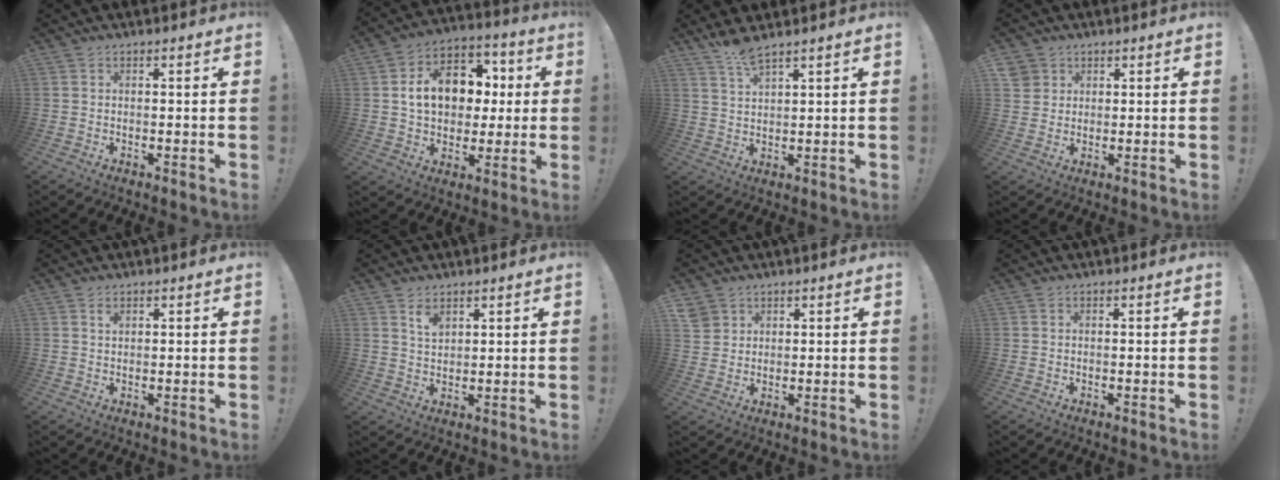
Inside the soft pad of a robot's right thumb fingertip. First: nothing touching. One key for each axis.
{"total": 16.2, "fx": 2.7, "fy": 12.3, "fz": 10.3, "tx": -0.141, "ty": 0.003, "tz": 0.060}
{"total": 5.4, "fx": 4.5, "fy": 0.7, "fz": 2.9, "tx": -0.050, "ty": -0.025, "tz": 0.076}
{"total": 4.0, "fx": 2.2, "fy": 3.3, "fz": 0.4, "tx": -0.004, "ty": -0.008, "tz": 0.042}
{"total": 1.0, "fx": 0.7, "fy": 0.5, "fz": 0.6, "tx": -0.002, "ty": -0.005, "tz": 0.012}
{"total": 4.2, "fx": 2.9, "fy": 2.1, "fz": 2.1, "tx": -0.022, "ty": -0.020, "tz": 0.049}
{"total": 4.3, "fx": 2.7, "fy": 3.4, "fz": 0.5, "tx": -0.006, "ty": -0.010, "tz": 0.051}
{"total": 0.0}